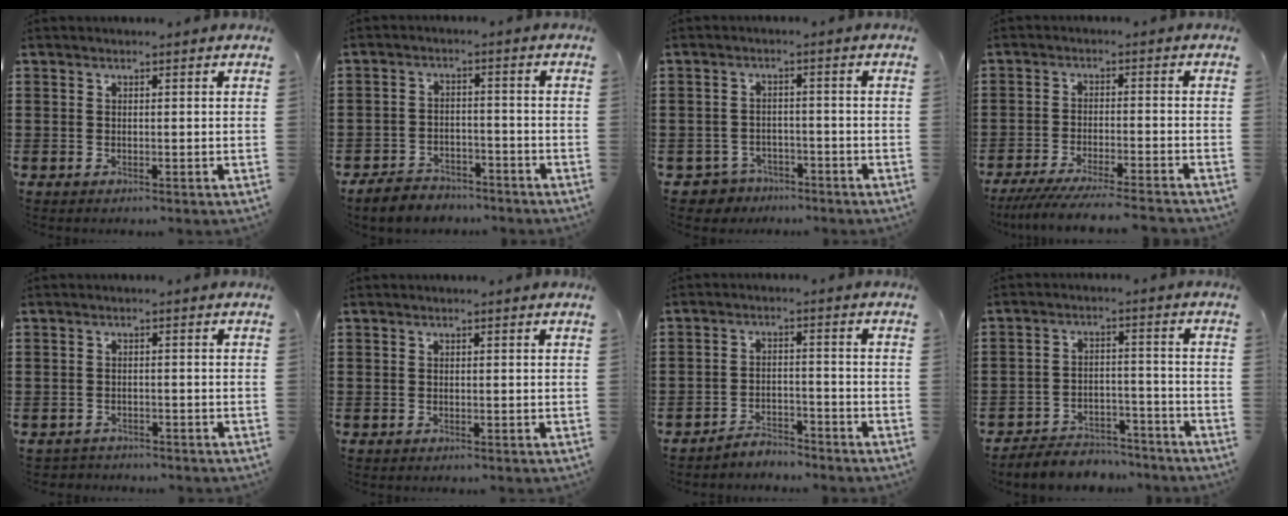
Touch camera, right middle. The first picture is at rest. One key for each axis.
{"total": 3.9, "fx": -3.8, "fy": 1.0, "fz": 0.4, "tx": -0.011, "ty": 0.009, "tz": -0.079}
{"total": 3.1, "fx": -2.8, "fy": 1.1, "fz": -0.1, "tx": -0.017, "ty": -0.002, "tz": -0.065}
{"total": 5.0, "fx": -4.6, "fy": -0.2, "fz": 1.9, "tx": -0.043, "ty": -0.018, "tz": -0.092}
{"total": 1.4, "fx": -1.4, "fy": 0.2, "fz": -0.1, "tx": -0.004, "ty": 0.001, "tz": -0.032}
{"total": 0.0}
{"total": 3.5, "fx": -3.5, "fy": 0.4, "fz": -0.1, "tx": -0.005, "ty": 0.004, "tz": -0.074}
{"total": 4.8, "fx": -4.7, "fy": 1.0, "fz": 0.1, "tx": -0.006, "ty": 0.011, "tz": -0.098}